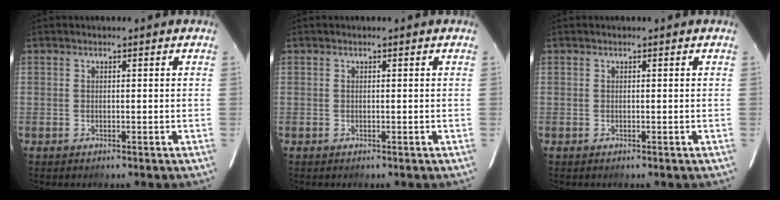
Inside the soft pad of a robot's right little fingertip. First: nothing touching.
{"total": 0.0}
{"total": 0.0}